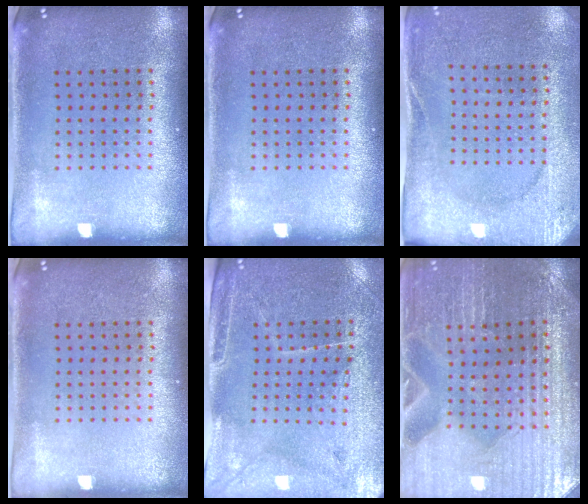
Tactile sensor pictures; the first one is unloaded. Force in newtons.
{"total": 0.0}
{"total": 2.6, "press": 2.4, "slide": 0.9}
{"total": 0.0}
{"total": 3.3, "press": 3.1, "slide": 1.1}
{"total": 2.9, "press": 2.8, "slide": 0.3}